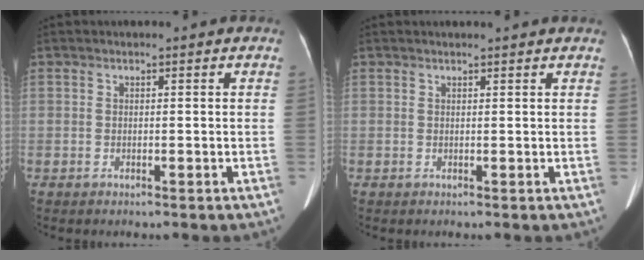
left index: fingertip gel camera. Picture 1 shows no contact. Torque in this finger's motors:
{"motor_torque": [-0.03, -0.90, 0.04, 0.03]}